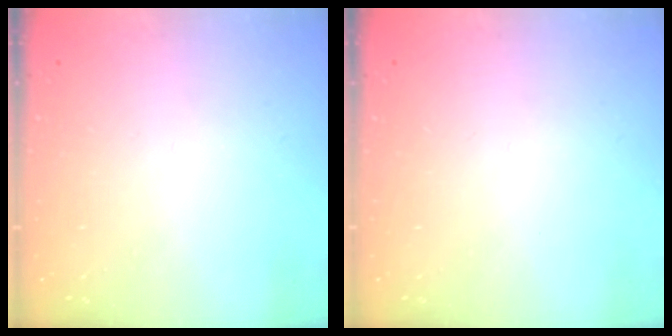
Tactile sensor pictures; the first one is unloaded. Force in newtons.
{"total": 0.0}